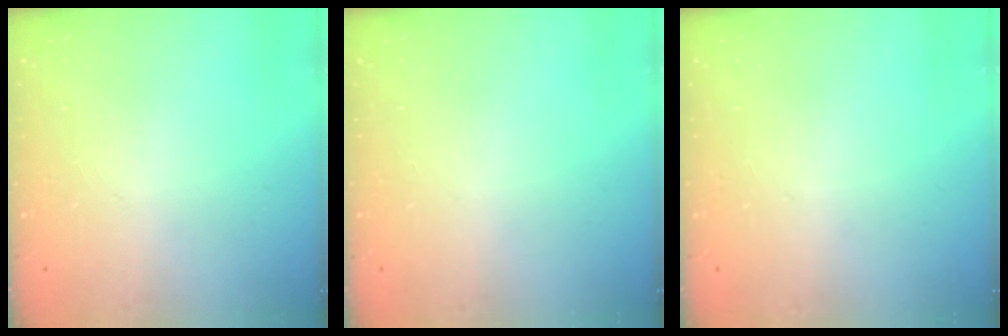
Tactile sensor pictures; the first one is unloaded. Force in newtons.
{"total": 0.0}
{"total": 0.0}